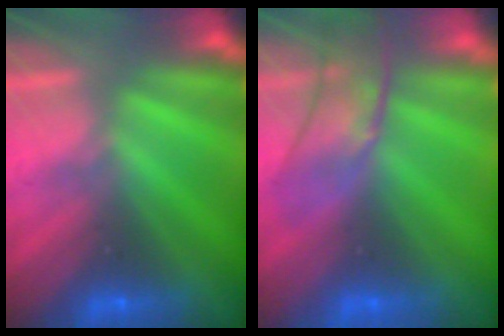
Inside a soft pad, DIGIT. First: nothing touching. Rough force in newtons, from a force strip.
{"total": 2.9}